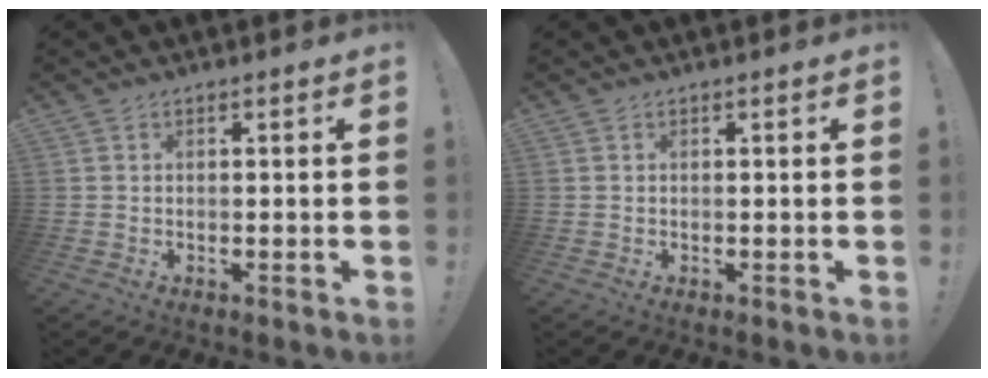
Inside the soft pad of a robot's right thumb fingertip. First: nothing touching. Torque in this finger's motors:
{"motor_torque": [-0.17, -0.07, -0.06, 0.06, 0.00]}